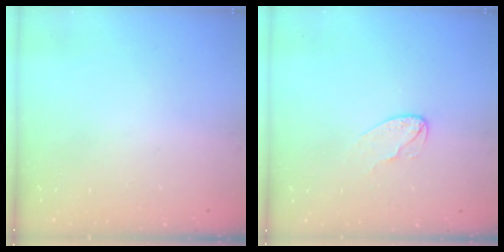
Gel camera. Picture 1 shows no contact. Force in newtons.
{"total": 4.9, "press": 4.9, "slide": 0.4}